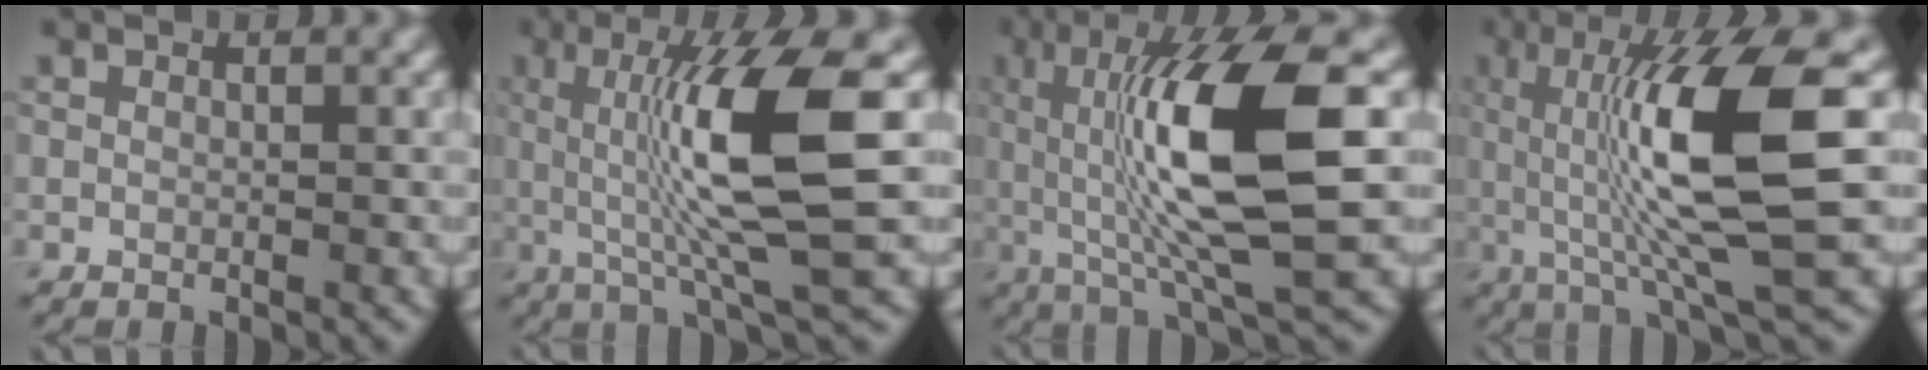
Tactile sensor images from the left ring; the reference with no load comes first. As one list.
[{"total": 10.2, "force": [1.0, 2.0, 10.0], "torque": [-0.161, -0.004, 0.024]}, {"total": 11.5, "force": [1.2, 2.8, 11.1], "torque": [-0.194, 0.002, 0.028]}, {"total": 11.4, "force": [1.0, 2.4, 11.1], "torque": [-0.188, 0.001, 0.025]}]